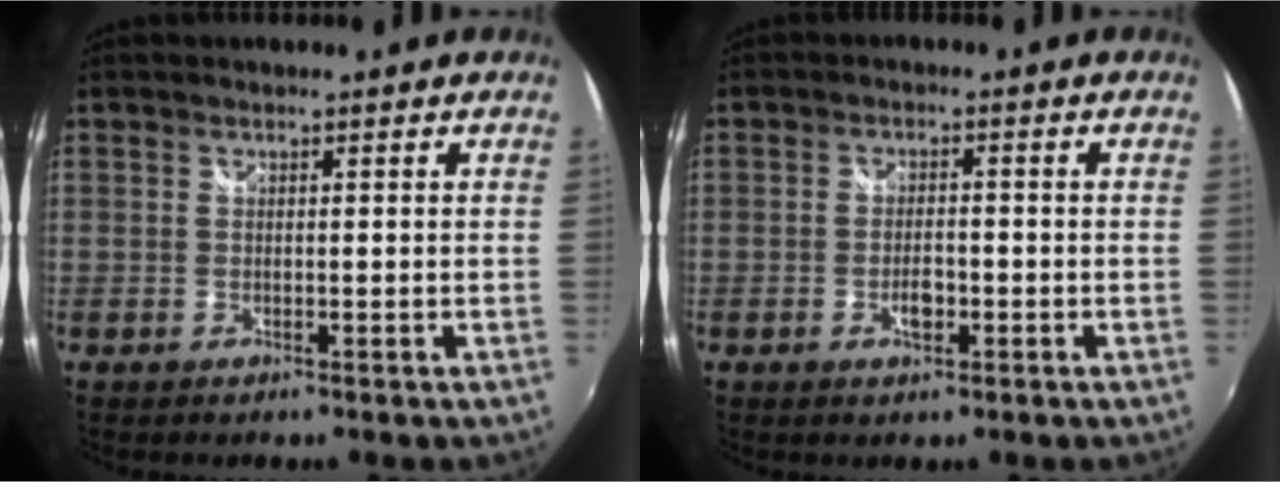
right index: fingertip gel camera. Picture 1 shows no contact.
{"total": 3.5, "force": [-1.4, 1.6, 2.7], "torque": [-0.053, -0.001, -0.025]}